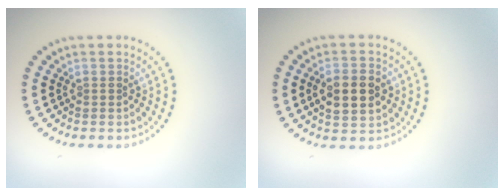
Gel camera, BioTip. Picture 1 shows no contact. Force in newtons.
{"total": 4.5, "press": 4.5, "slide": 0.2}